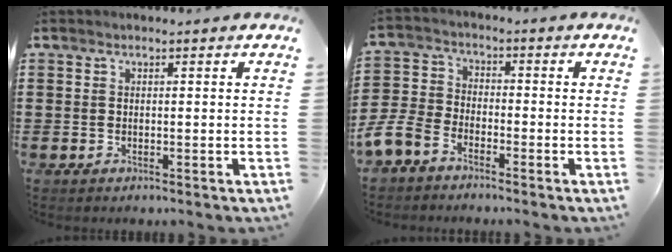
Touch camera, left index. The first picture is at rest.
{"total": 5.4, "force": [-4.6, 2.0, 1.9], "torque": [-0.067, 0.000, -0.100]}